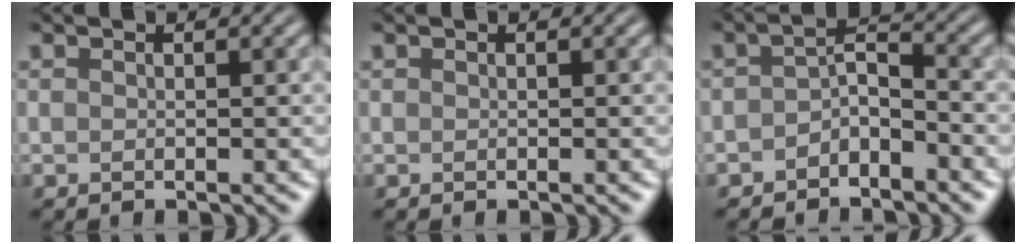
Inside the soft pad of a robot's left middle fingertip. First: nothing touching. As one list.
[{"total": 0.0}, {"total": 2.0, "force": [-1.6, 0.3, 1.1], "torque": [-0.032, 0.019, -0.018]}]